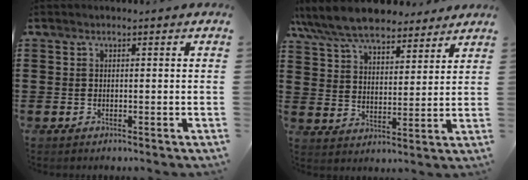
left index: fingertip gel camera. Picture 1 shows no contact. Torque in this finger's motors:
{"motor_torque": [2.03, -0.11, 1.05, 0.21]}